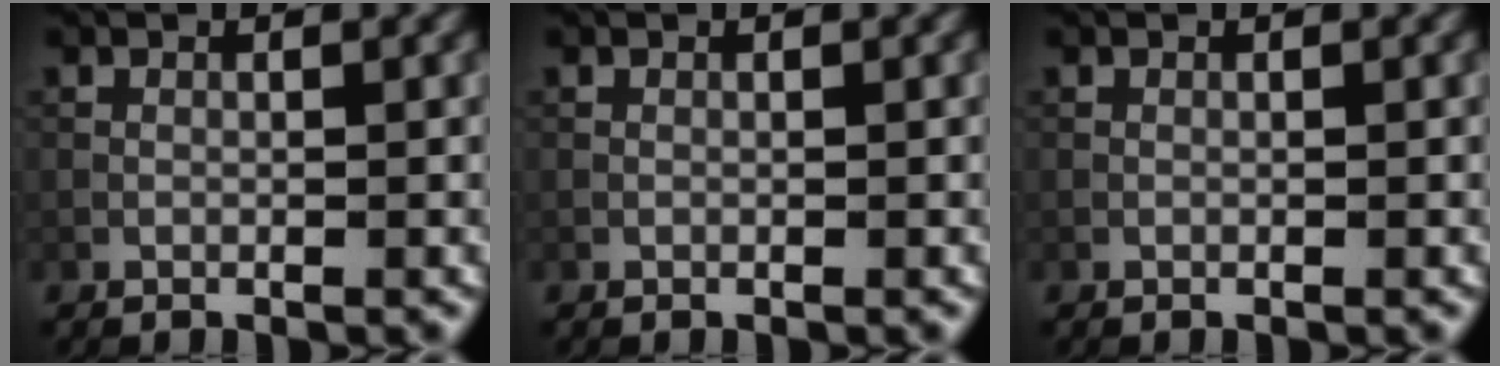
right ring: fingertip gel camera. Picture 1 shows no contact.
{"total": 0.0}
{"total": 0.0}